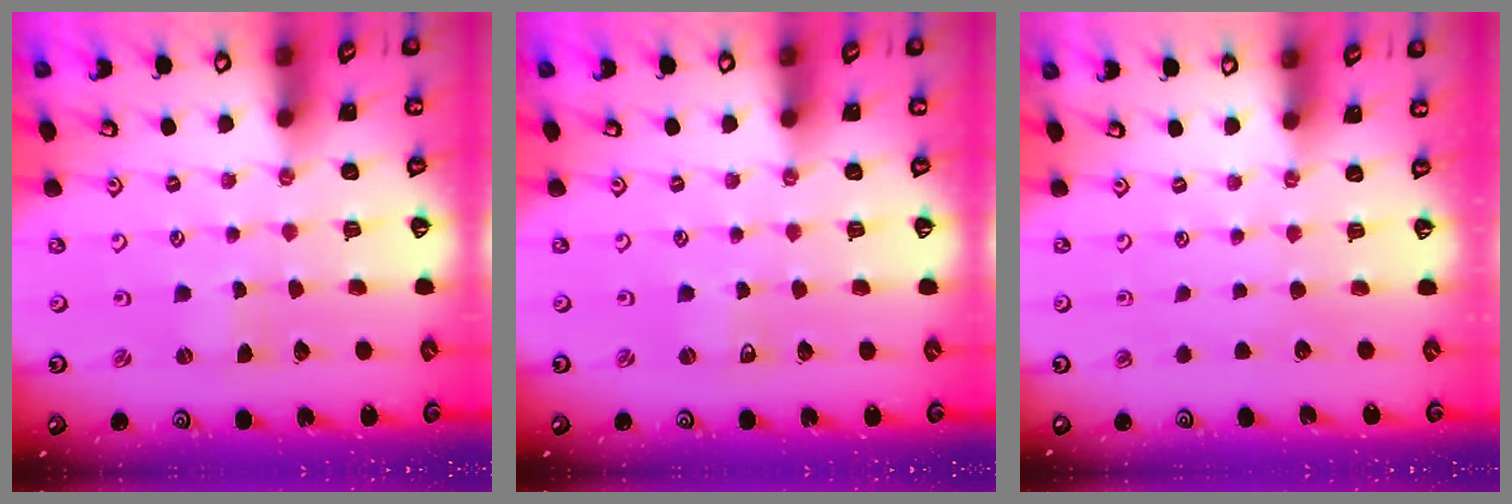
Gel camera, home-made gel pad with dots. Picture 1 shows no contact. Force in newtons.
{"total": 2.3, "press": 2.3, "slide": 0.4}
{"total": 0.0}